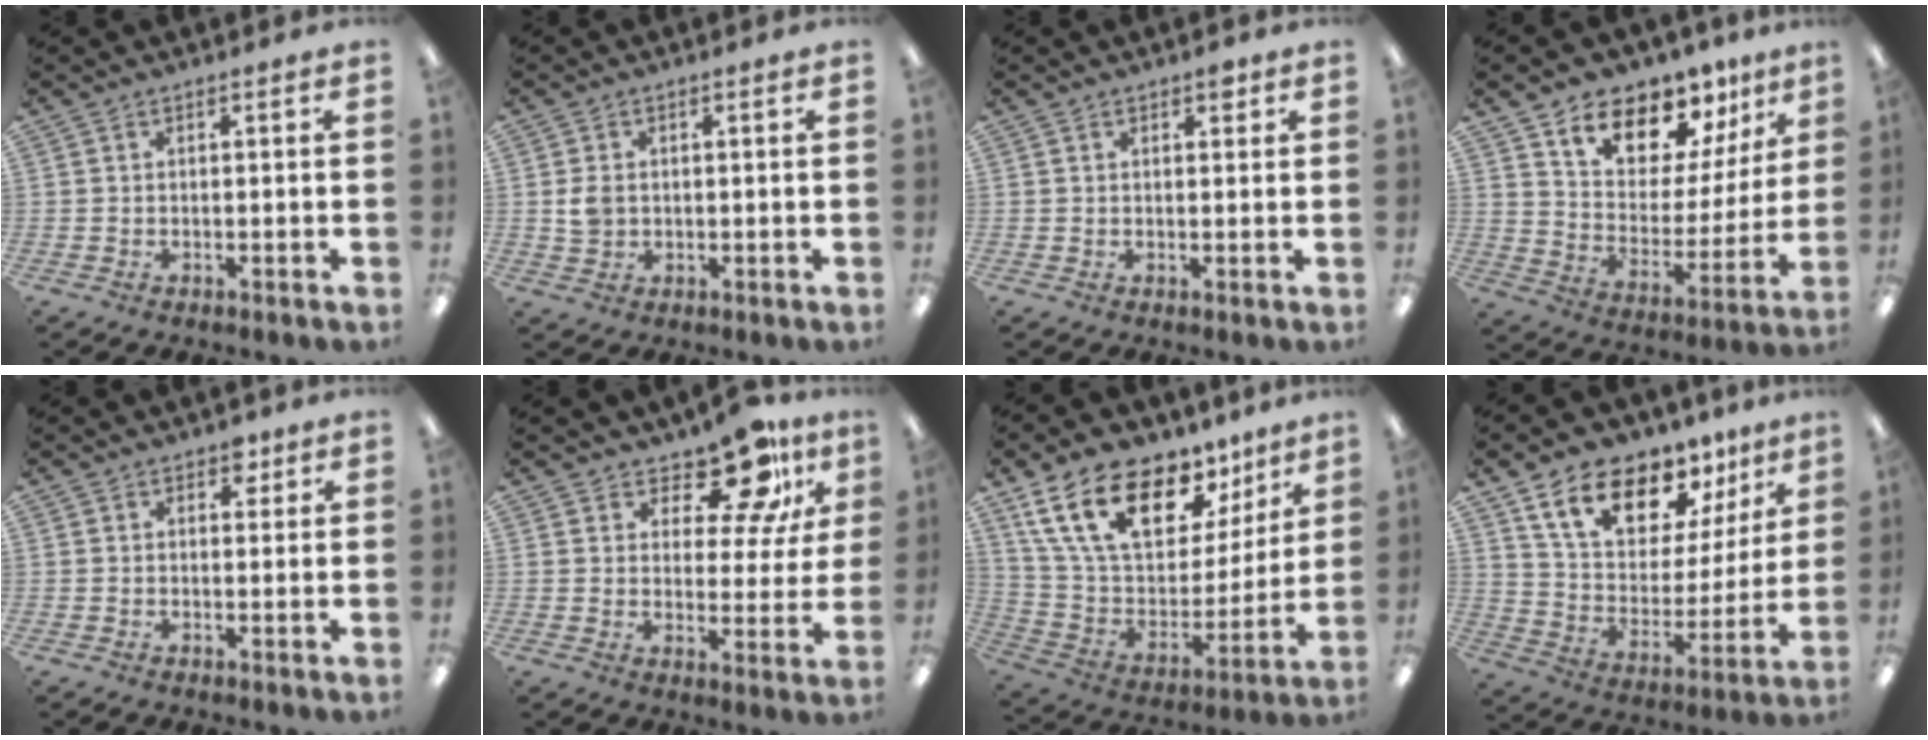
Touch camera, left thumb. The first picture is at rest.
{"total": 3.2, "force": [0.3, 2.6, 1.8], "torque": [-0.029, 0.002, 0.004]}
{"total": 2.1, "force": [1.3, 1.1, 1.1], "torque": [-0.007, -0.003, 0.020]}
{"total": 12.6, "force": [10.4, 6.2, 3.6], "torque": [-0.070, -0.088, 0.189]}
{"total": 2.7, "force": [1.7, 1.7, 1.3], "torque": [-0.004, -0.007, 0.025]}
{"total": 12.7, "force": [9.2, 5.7, 6.5], "torque": [-0.096, -0.060, 0.165]}
{"total": 22.0, "force": [13.2, 11.4, 13.4], "torque": [-0.245, -0.063, 0.239]}
{"total": 16.4, "force": [11.7, 8.5, 7.7], "torque": [-0.145, -0.067, 0.211]}